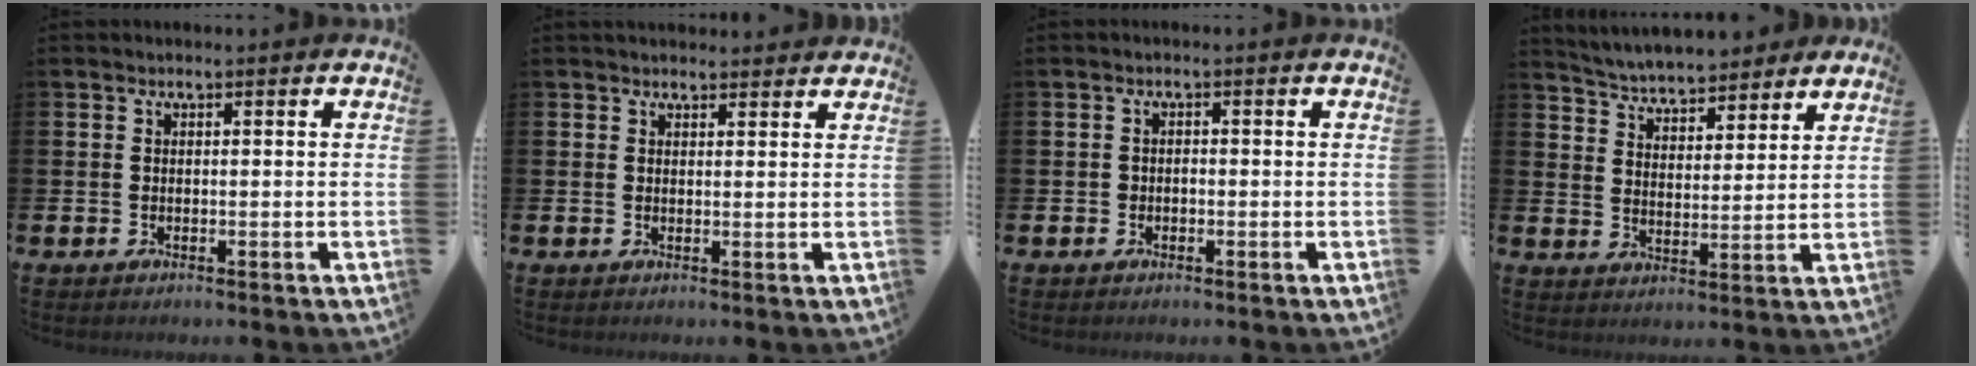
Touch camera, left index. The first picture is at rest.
{"total": 1.8, "force": [1.8, 0.5, 0.0], "torque": [0.008, -0.007, 0.030]}
{"total": 0.9, "force": [-0.4, 0.8, 0.3], "torque": [-0.001, 0.000, -0.010]}
{"total": 5.5, "force": [5.4, 1.1, 0.3], "torque": [-0.033, -0.037, 0.095]}